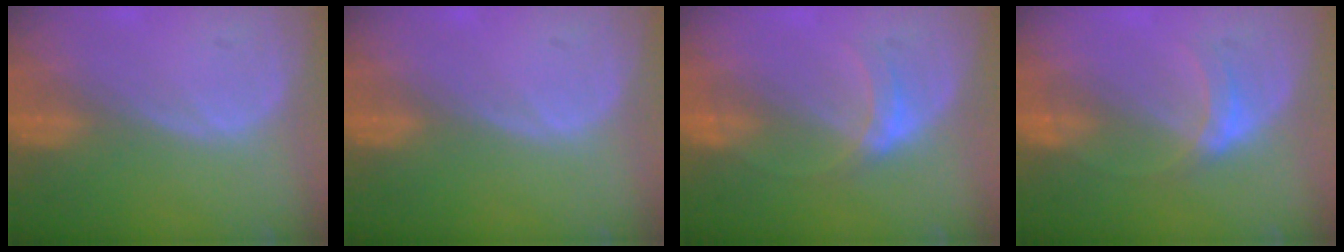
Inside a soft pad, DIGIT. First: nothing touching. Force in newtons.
{"total": 0.0}
{"total": 3.7, "press": 3.3, "slide": 1.7}
{"total": 3.7, "press": 3.3, "slide": 1.7}